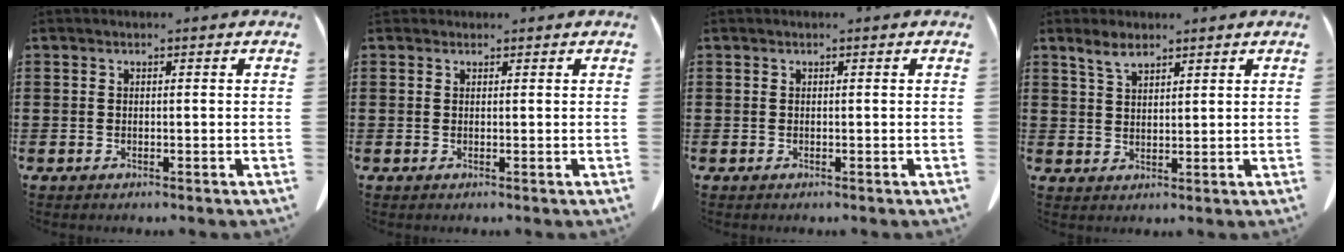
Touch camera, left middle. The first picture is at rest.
{"total": 0.7, "force": [0.6, 0.4, 0.1], "torque": [-0.004, 0.001, 0.012]}
{"total": 0.0}
{"total": 3.4, "force": [2.4, 1.5, 1.8], "torque": [-0.042, 0.004, 0.045]}